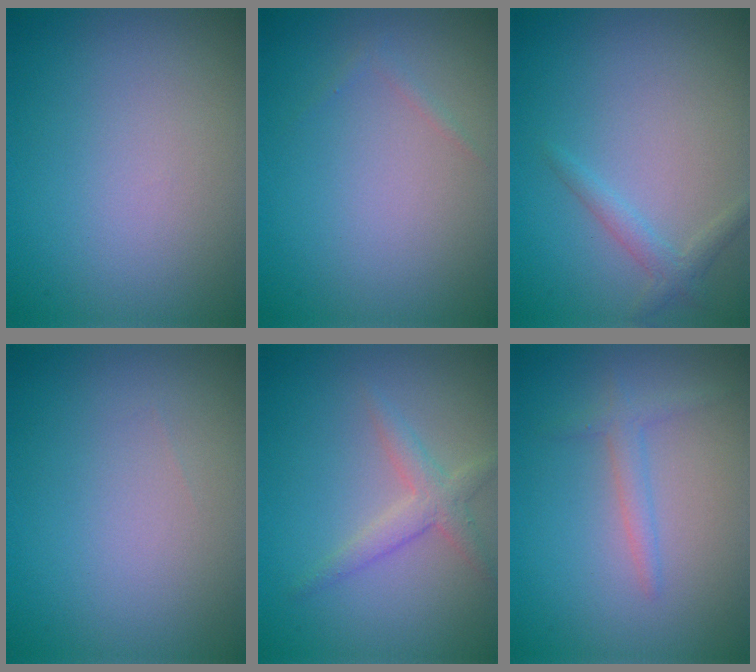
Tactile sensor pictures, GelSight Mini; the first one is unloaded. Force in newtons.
{"total": 0.5, "press": 0.5, "slide": 0.0}
{"total": 1.5, "press": 1.5, "slide": 0.1}
{"total": 0.0}
{"total": 2.3, "press": 2.3, "slide": 0.1}
{"total": 1.6, "press": 1.6, "slide": 0.1}